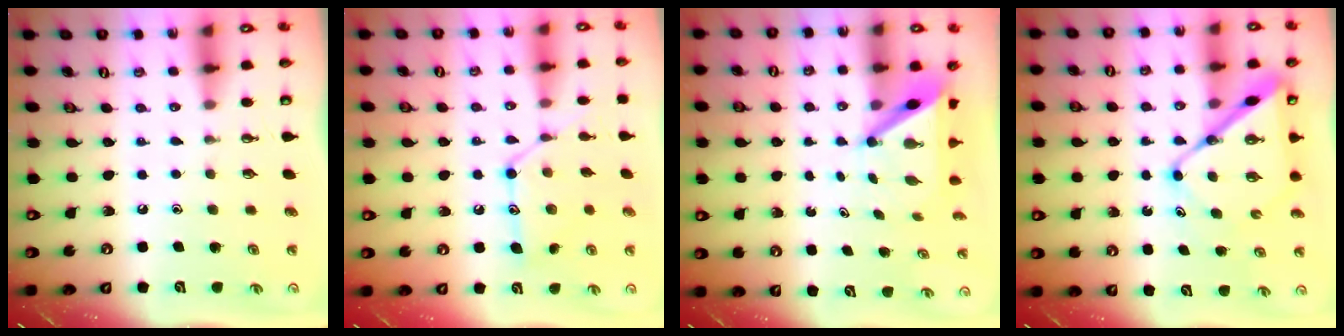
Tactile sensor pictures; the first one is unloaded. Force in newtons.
{"total": 14.2, "press": 14.2, "slide": 0.7}
{"total": 5.5, "press": 5.5, "slide": 0.6}
{"total": 12.2, "press": 12.1, "slide": 1.2}